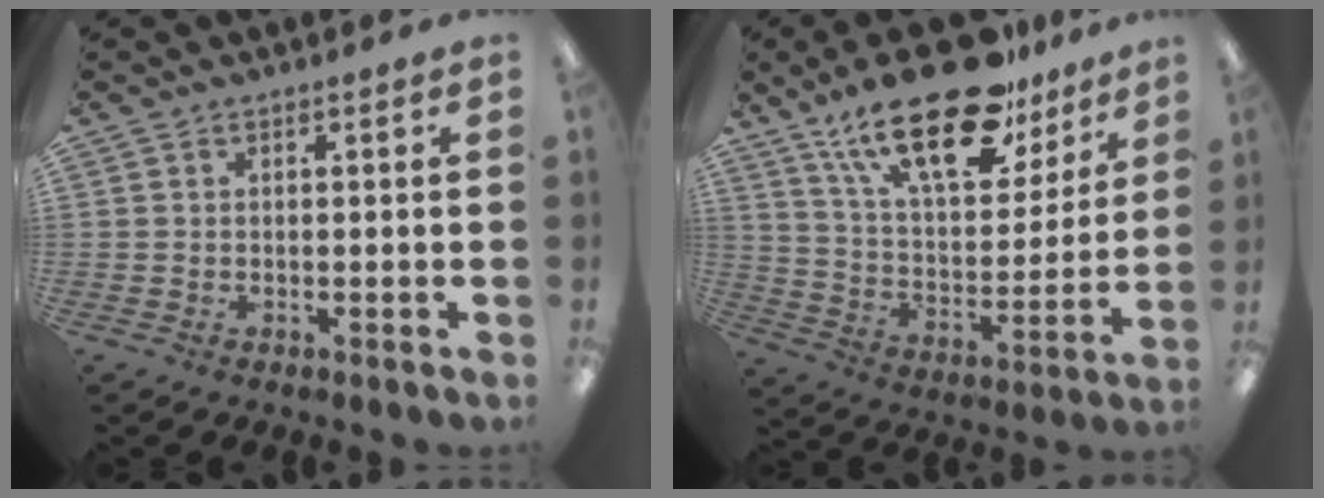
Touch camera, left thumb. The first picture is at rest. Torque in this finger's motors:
{"motor_torque": [0.40, 0.40, 1.44, -1.33, 0.40]}